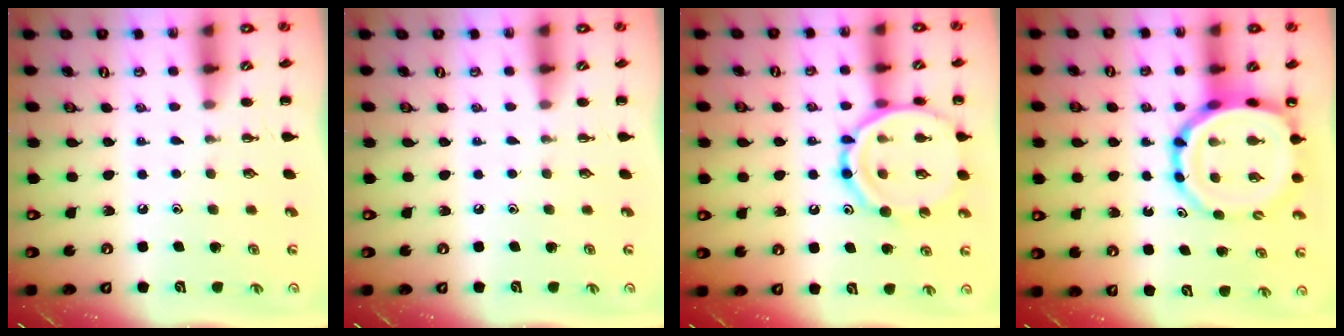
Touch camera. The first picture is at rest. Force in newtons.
{"total": 0.0}
{"total": 17.6, "press": 17.4, "slide": 2.0}
{"total": 14.1, "press": 13.5, "slide": 4.1}